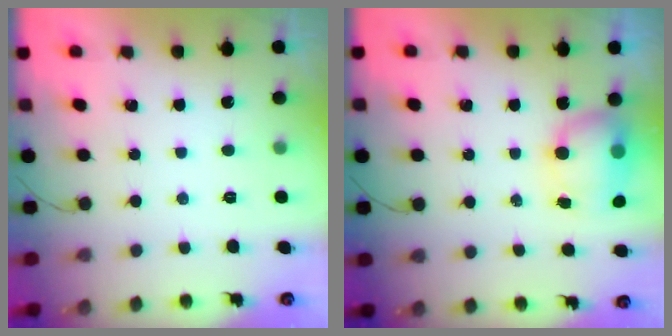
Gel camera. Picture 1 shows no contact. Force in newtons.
{"total": 12.3, "press": 9.5, "slide": 7.9}